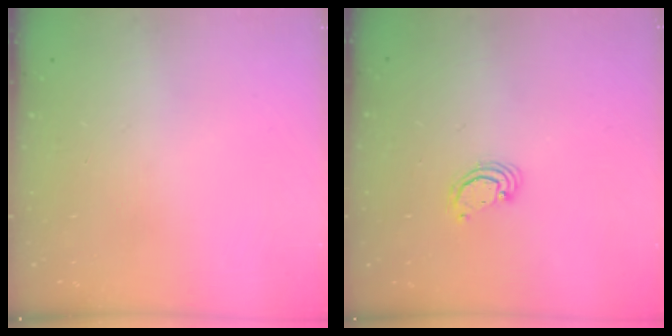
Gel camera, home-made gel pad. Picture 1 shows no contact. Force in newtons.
{"total": 2.5, "press": 2.5, "slide": 0.2}